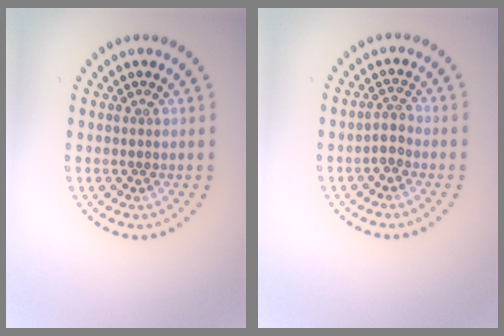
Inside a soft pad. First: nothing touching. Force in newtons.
{"total": 1.5, "press": 1.1, "slide": 1.0}